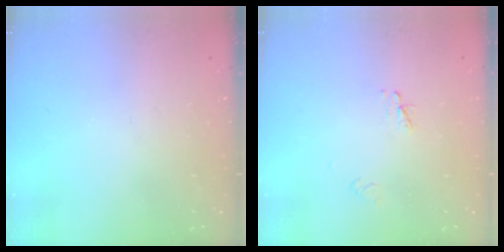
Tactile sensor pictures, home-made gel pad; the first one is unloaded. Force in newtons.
{"total": 2.3, "press": 2.2, "slide": 0.2}